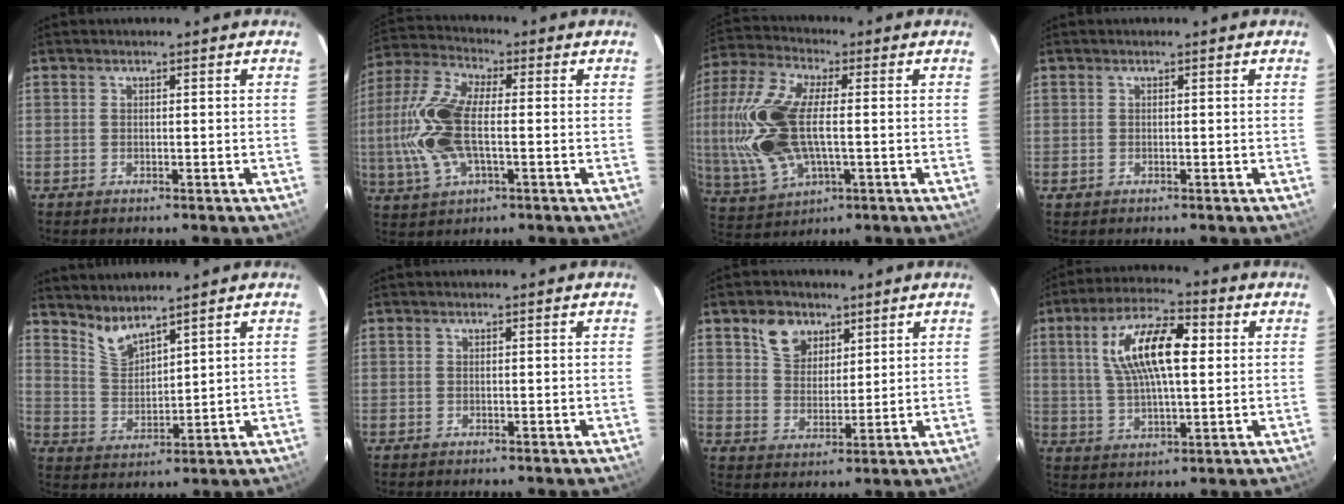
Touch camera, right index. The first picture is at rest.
{"total": 14.8, "force": [-1.4, 6.7, 13.1], "torque": [-0.299, 0.010, -0.033]}
{"total": 20.2, "force": [-0.7, 10.1, 17.5], "torque": [-0.402, 0.004, -0.006]}
{"total": 0.5, "force": [0.0, 0.5, 0.0], "torque": [0.002, 0.001, 0.001]}
{"total": 5.7, "force": [5.1, 1.0, 2.3], "torque": [-0.045, -0.008, 0.107]}
{"total": 0.0}
{"total": 7.3, "force": [4.3, 5.2, 2.8], "torque": [-0.049, 0.016, 0.083]}
{"total": 13.7, "force": [3.2, 4.9, 12.4], "torque": [-0.232, 0.019, 0.058]}